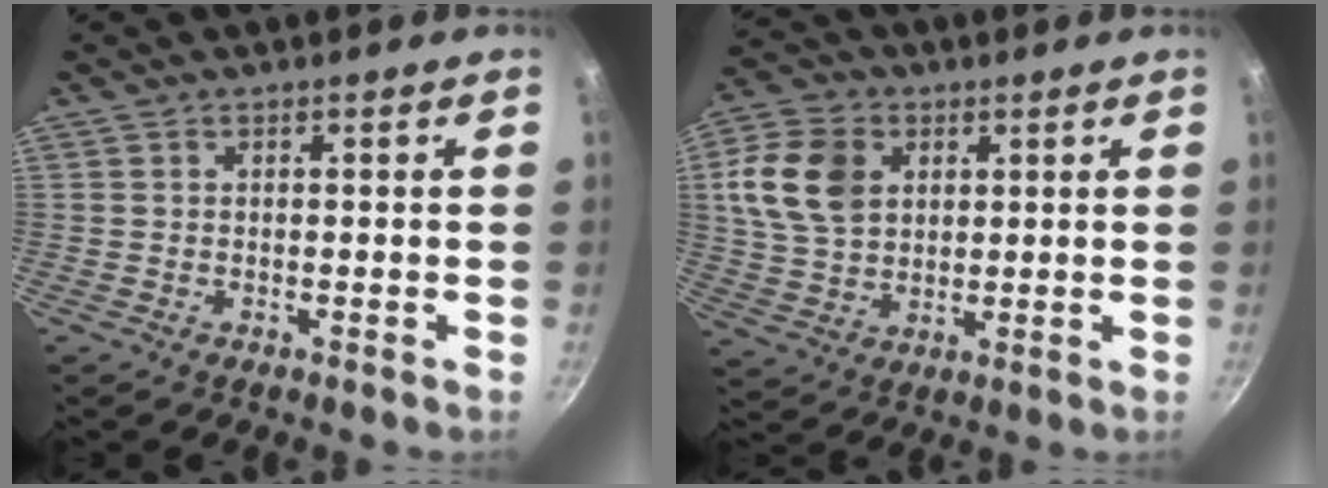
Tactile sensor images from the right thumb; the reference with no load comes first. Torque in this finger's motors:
{"motor_torque": [-0.03, 0.51, 0.43, -0.28, 0.15]}